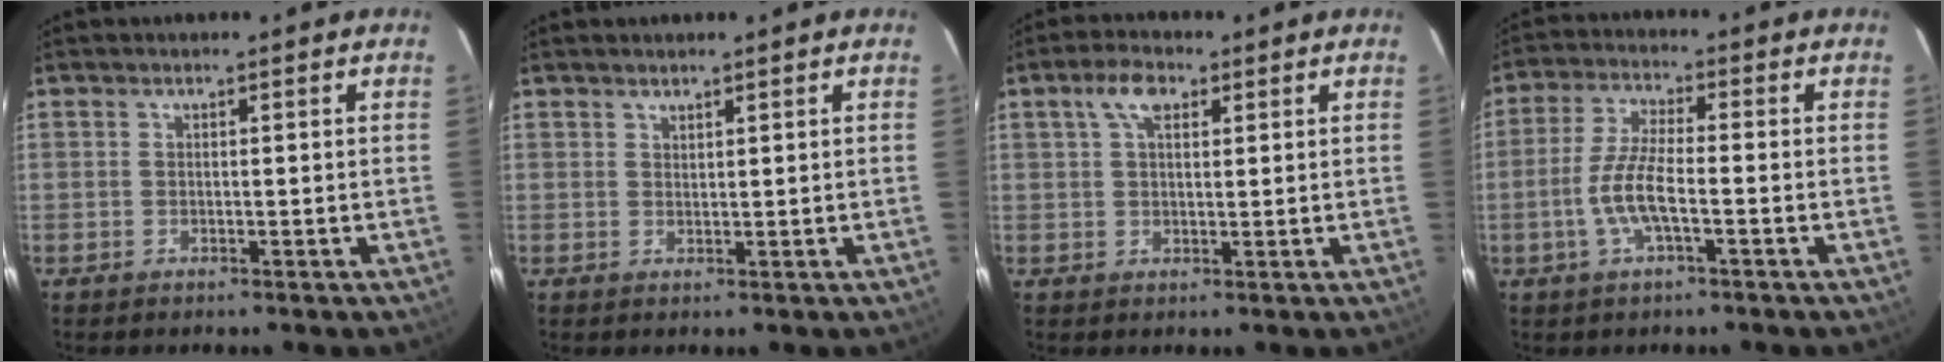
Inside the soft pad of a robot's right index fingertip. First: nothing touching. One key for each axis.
{"total": 1.2, "fx": 1.1, "fy": 0.3, "fz": 0.2, "tx": -0.003, "ty": 0.001, "tz": 0.021}
{"total": 4.7, "fx": 2.2, "fy": 2.5, "fz": 3.4, "tx": -0.061, "ty": 0.015, "tz": 0.039}
{"total": 7.4, "fx": -2.3, "fy": 1.6, "fz": 6.8, "tx": -0.145, "ty": 0.003, "tz": -0.046}